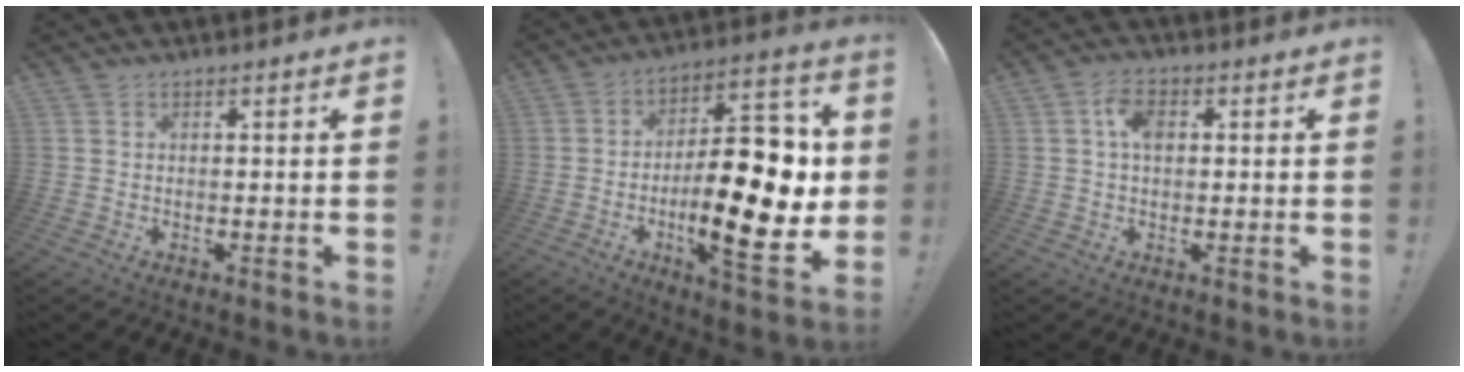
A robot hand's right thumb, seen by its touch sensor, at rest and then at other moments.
{"total": 25.4, "force": [-3.4, 10.6, 22.9], "torque": [-0.346, 0.014, -0.052]}
{"total": 5.5, "force": [1.3, 3.3, 4.2], "torque": [-0.071, 0.007, 0.021]}